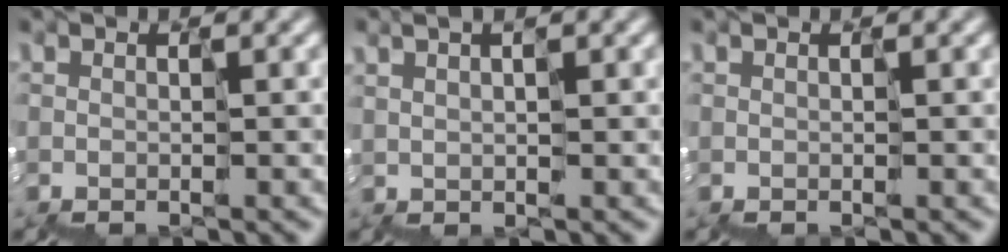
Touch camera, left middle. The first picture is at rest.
{"total": 1.8, "force": [0.6, -1.2, -1.1], "torque": [0.024, 0.005, 0.015]}
{"total": 0.0}